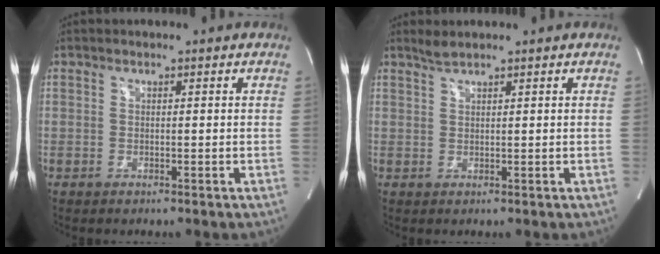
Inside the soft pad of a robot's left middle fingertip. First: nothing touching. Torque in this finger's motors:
{"motor_torque": [0.22, 0.08, -0.06, 0.01]}